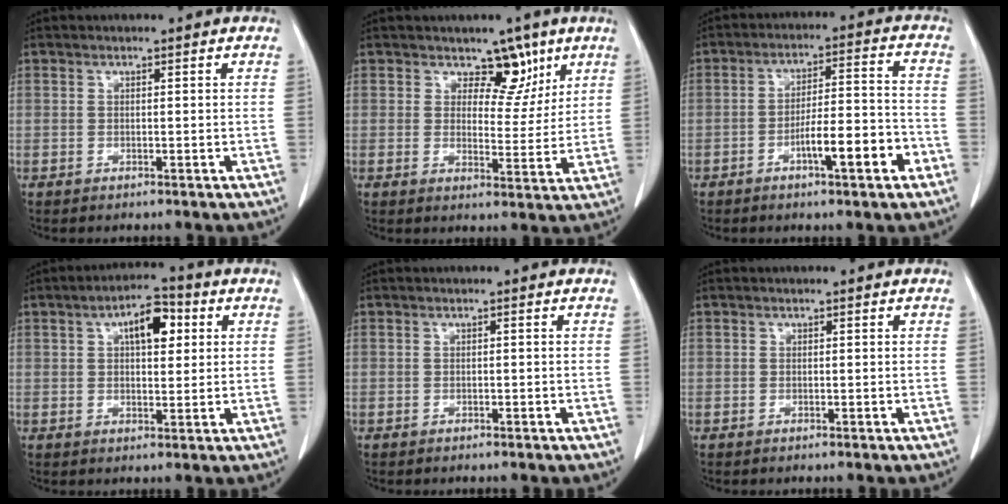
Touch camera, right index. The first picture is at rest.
{"total": 6.0, "force": [3.7, 3.6, 3.0], "torque": [-0.022, -0.006, 0.052]}
{"total": 9.6, "force": [-4.4, 1.2, 8.4], "torque": [-0.134, 0.014, -0.066]}
{"total": 7.2, "force": [2.4, 3.0, 6.1], "torque": [-0.096, 0.016, 0.035]}
{"total": 0.0}
{"total": 0.0}